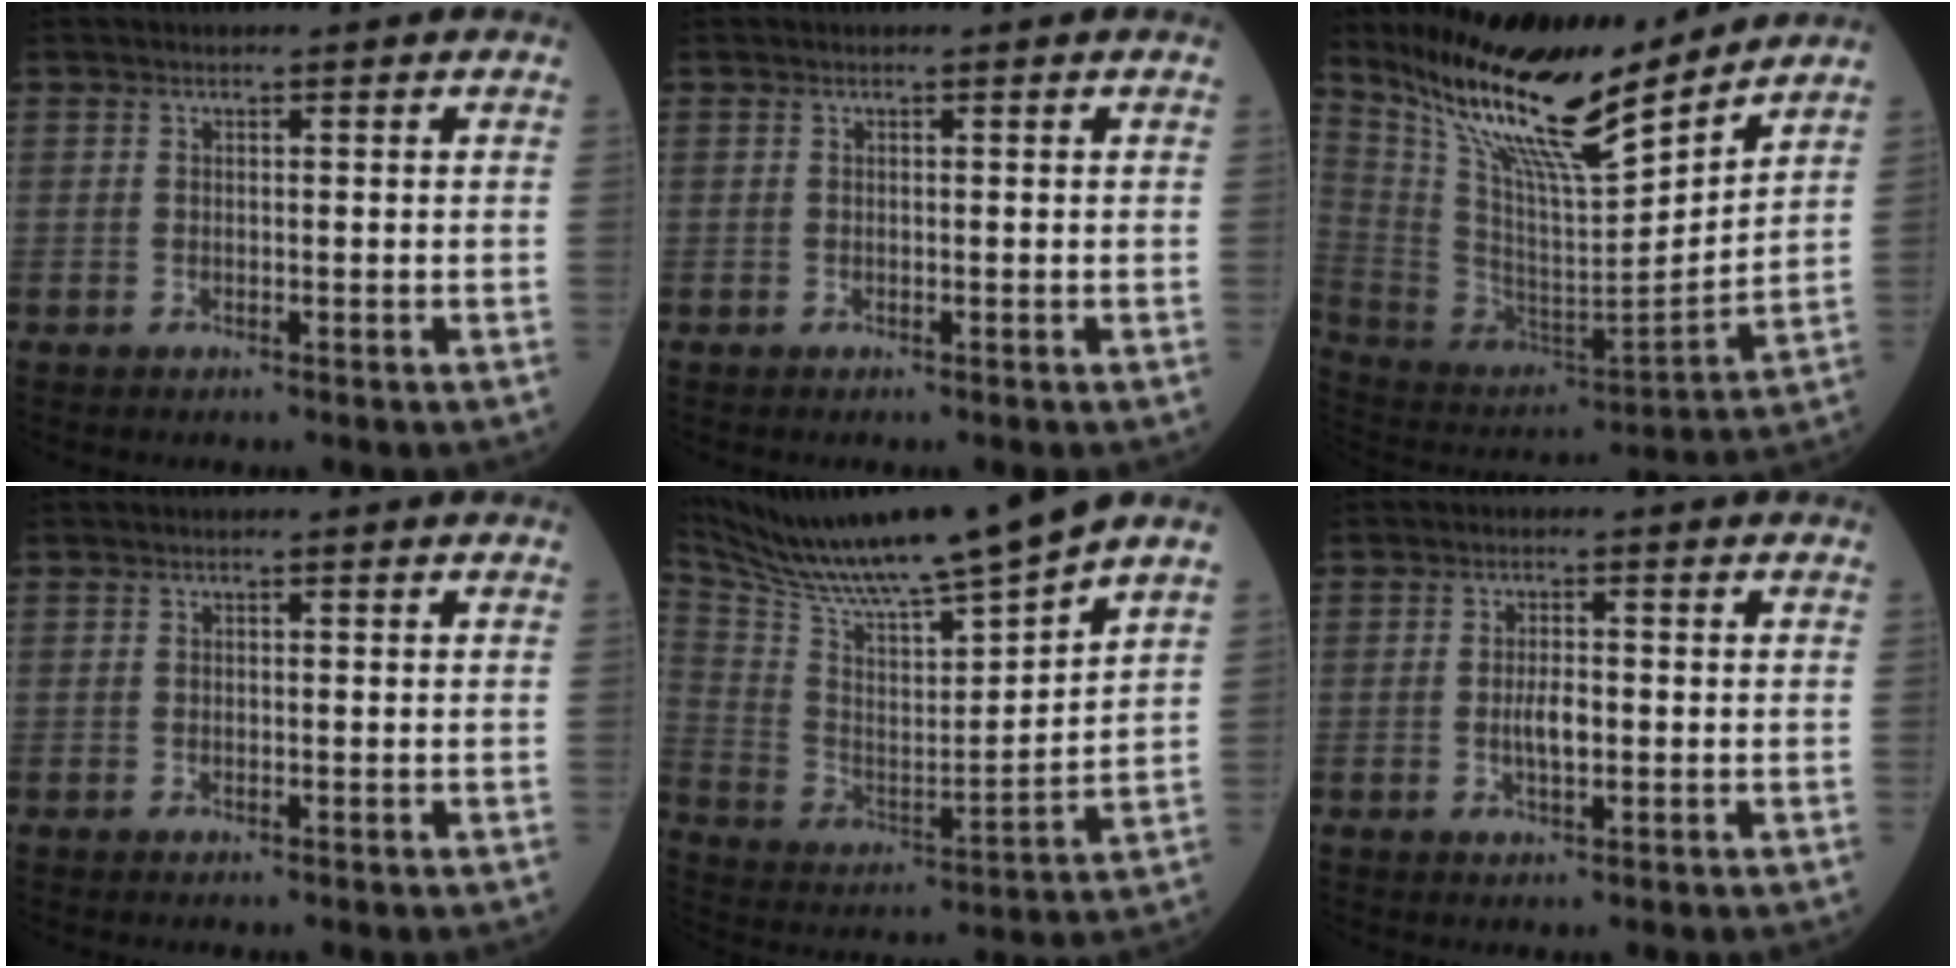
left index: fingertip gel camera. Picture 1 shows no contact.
{"total": 0.0}
{"total": 20.3, "force": [16.2, 2.5, 11.9], "torque": [-0.211, -0.016, 0.301]}
{"total": 0.0}
{"total": 18.5, "force": [16.2, -1.1, 8.9], "torque": [-0.168, -0.016, 0.284]}
{"total": 2.9, "force": [-0.4, 0.9, 2.8], "torque": [-0.057, 0.000, -0.005]}